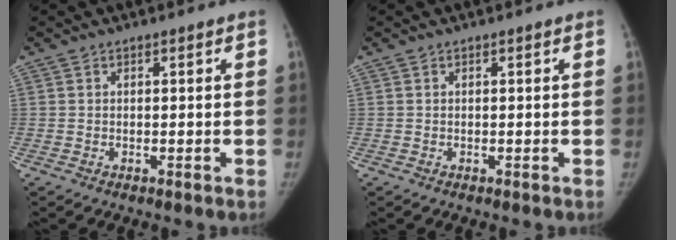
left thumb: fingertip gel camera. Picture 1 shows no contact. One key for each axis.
{"total": 0.0}